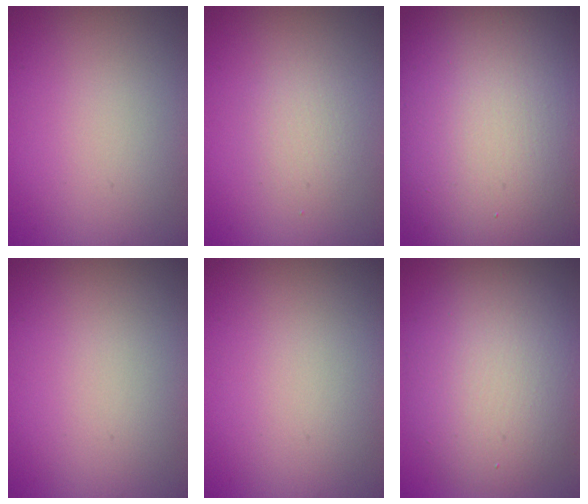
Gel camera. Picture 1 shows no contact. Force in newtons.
{"total": 1.7, "press": 1.7, "slide": 0.1}
{"total": 18.6, "press": 18.6, "slide": 0.9}
{"total": 0.0}
{"total": 0.0}
{"total": 7.5, "press": 7.5, "slide": 0.5}